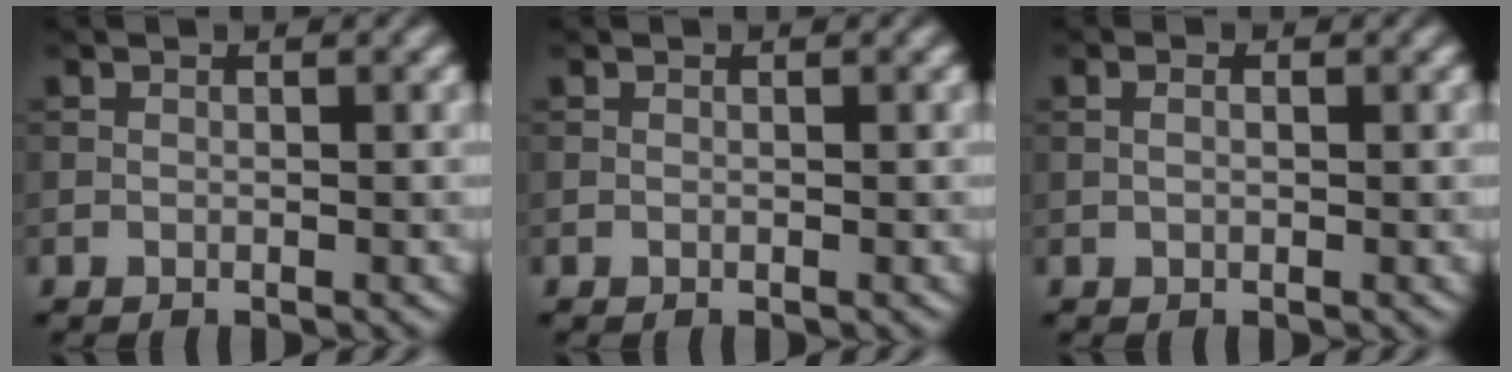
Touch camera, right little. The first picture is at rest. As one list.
[{"total": 0.0}, {"total": 1.6, "force": [0.6, 0.9, 1.2], "torque": [-0.014, 0.003, -0.005]}]